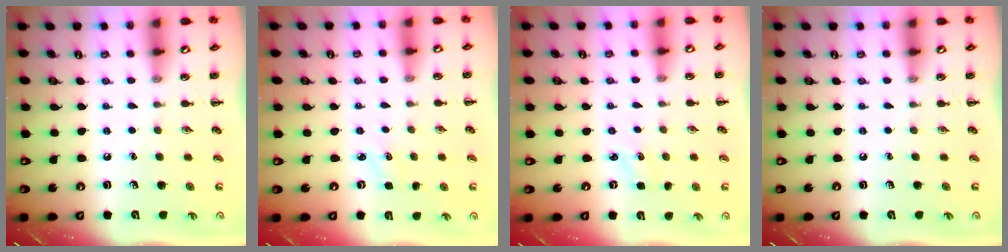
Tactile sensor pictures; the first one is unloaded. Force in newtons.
{"total": 1.8, "press": 1.7, "slide": 0.5}
{"total": 2.0, "press": 1.9, "slide": 0.6}
{"total": 0.0}